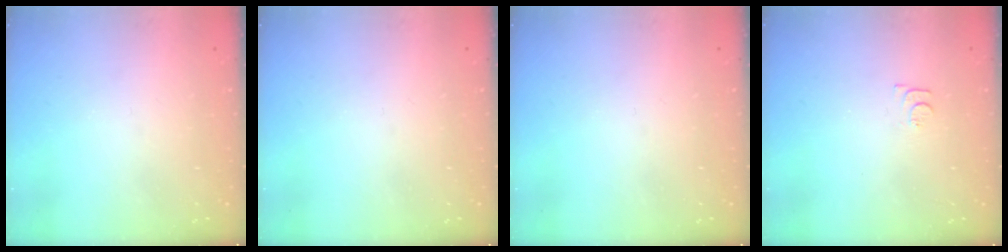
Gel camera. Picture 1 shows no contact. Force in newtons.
{"total": 0.0}
{"total": 0.0}
{"total": 3.4, "press": 3.4, "slide": 0.5}